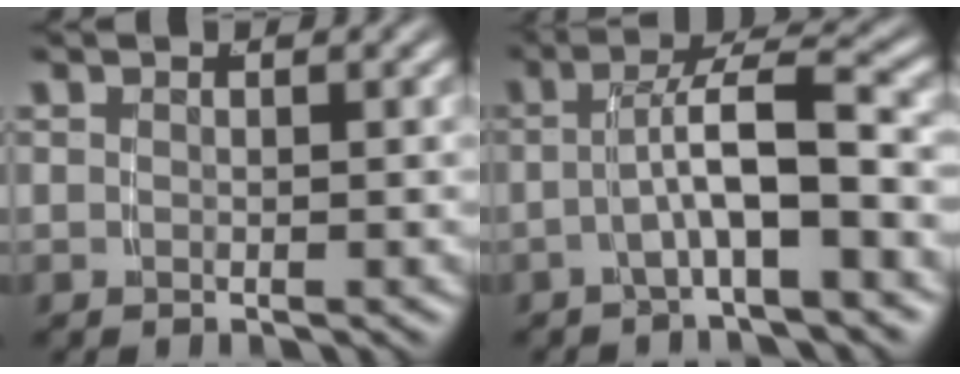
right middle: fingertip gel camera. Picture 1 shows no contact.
{"total": 4.5, "force": [-1.7, 0.8, 4.1], "torque": [-0.065, 0.008, -0.029]}